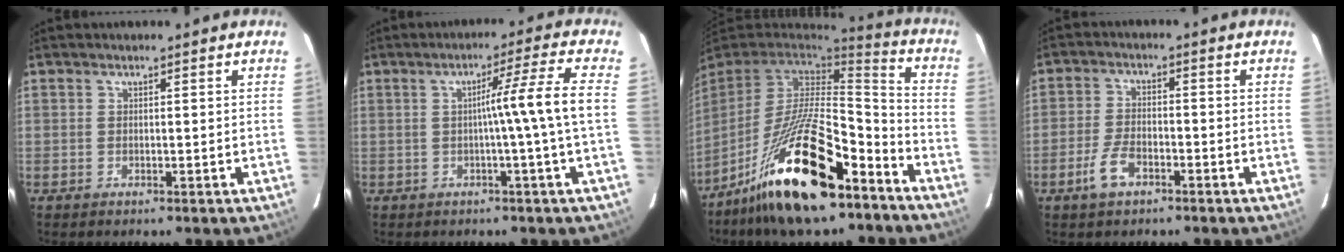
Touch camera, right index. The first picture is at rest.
{"total": 7.3, "force": [-0.4, -2.4, 6.9], "torque": [-0.100, 0.009, -0.002]}
{"total": 24.2, "force": [-15.4, 5.9, 17.7], "torque": [-0.336, -0.020, -0.268]}
{"total": 4.9, "force": [-2.8, 2.2, 3.3], "torque": [-0.075, 0.000, -0.053]}